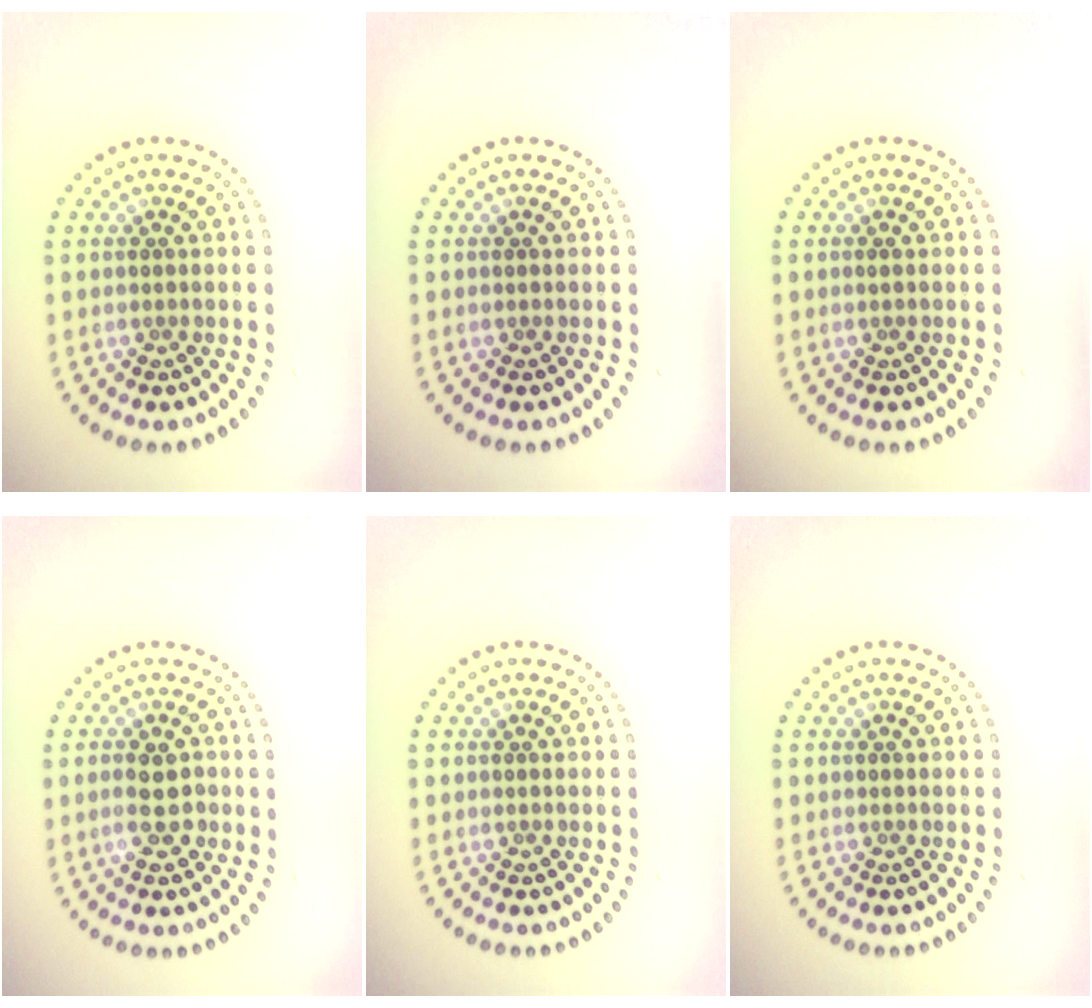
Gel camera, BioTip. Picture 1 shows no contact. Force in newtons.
{"total": 0.0}
{"total": 0.5, "press": 0.4, "slide": 0.4}
{"total": 2.8, "press": 2.8, "slide": 0.4}
{"total": 0.0}
{"total": 0.0}